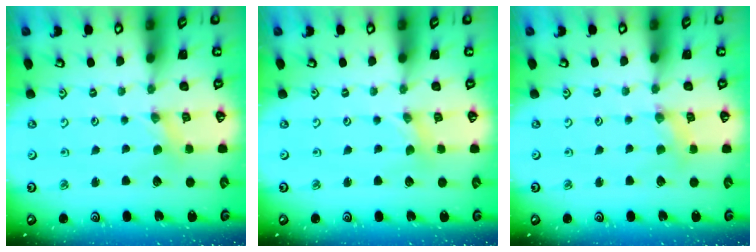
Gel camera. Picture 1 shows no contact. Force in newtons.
{"total": 0.0}
{"total": 2.3, "press": 2.2, "slide": 0.3}